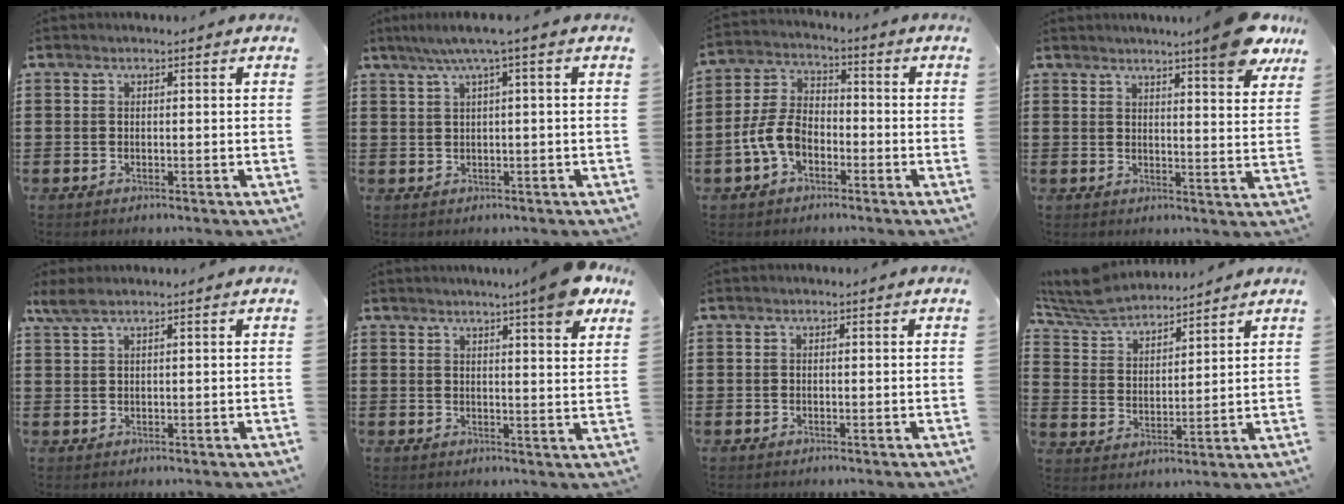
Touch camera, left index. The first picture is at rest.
{"total": 3.1, "force": [0.9, -0.3, 2.9], "torque": [-0.056, -0.002, 0.012]}
{"total": 6.9, "force": [-2.7, 4.3, 4.6], "torque": [-0.122, 0.006, -0.061]}
{"total": 8.3, "force": [6.6, -0.2, 4.9], "torque": [-0.073, -0.034, 0.110]}
{"total": 2.1, "force": [1.4, 0.3, 1.5], "torque": [-0.033, 0.001, 0.025]}
{"total": 7.3, "force": [5.7, 0.1, 4.5], "torque": [-0.069, -0.022, 0.095]}
{"total": 0.0}
{"total": 7.0, "force": [6.6, 1.5, 2.0], "torque": [-0.068, -0.028, 0.117]}